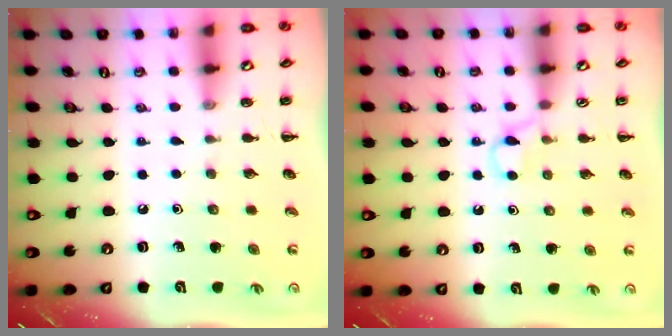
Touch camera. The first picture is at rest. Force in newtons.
{"total": 2.8, "press": 2.6, "slide": 1.0}